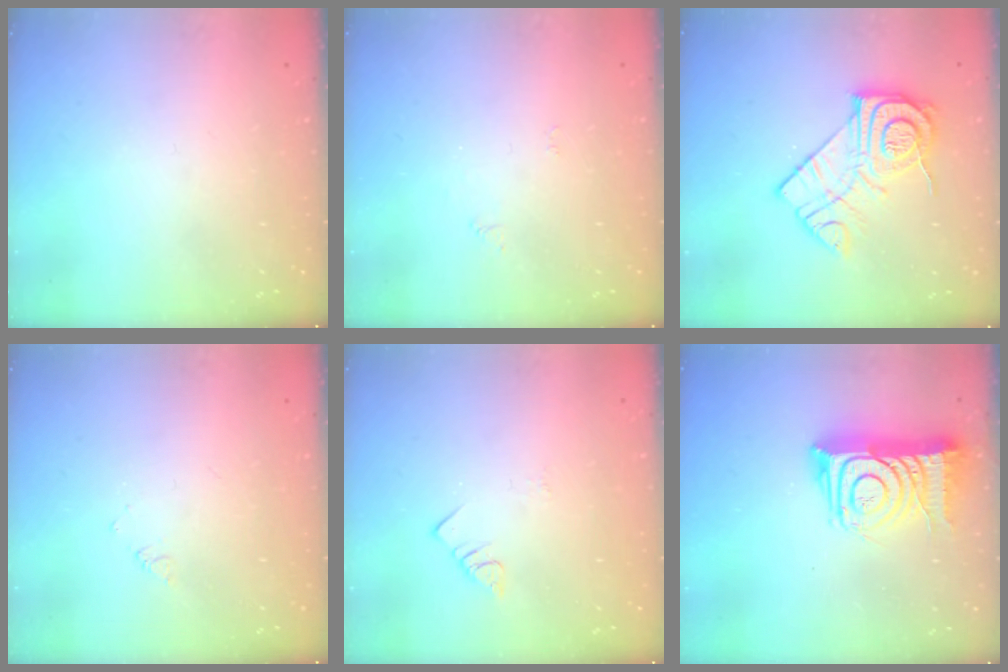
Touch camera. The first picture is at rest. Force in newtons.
{"total": 3.8, "press": 3.8, "slide": 0.4}
{"total": 14.1, "press": 14.1, "slide": 0.3}
{"total": 2.2, "press": 2.2, "slide": 0.3}
{"total": 1.8, "press": 1.8, "slide": 0.3}
{"total": 15.4, "press": 15.4, "slide": 1.0}